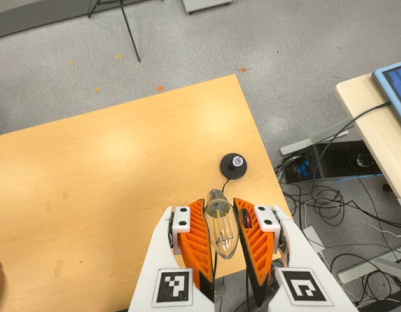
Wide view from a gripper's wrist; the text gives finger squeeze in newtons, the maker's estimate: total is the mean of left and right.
{"total": 20.8, "left": 22.4, "right": 19.3}